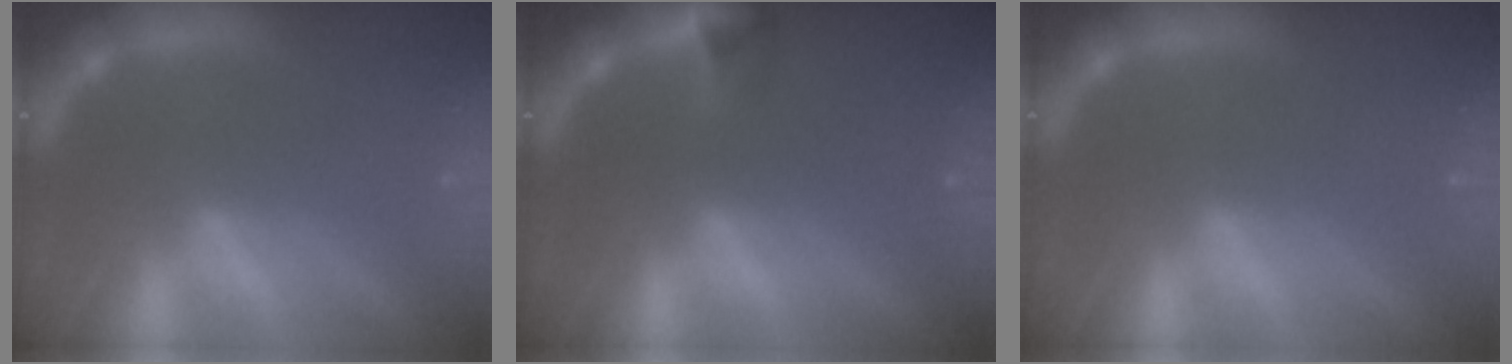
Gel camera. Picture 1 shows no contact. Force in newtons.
{"total": 1.9}
{"total": 0.0}